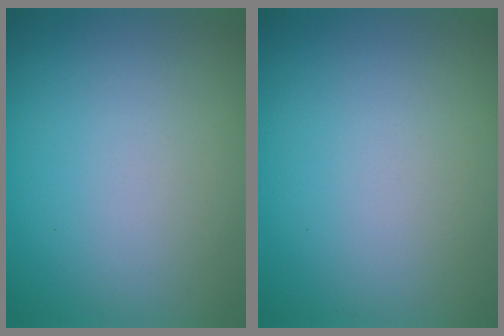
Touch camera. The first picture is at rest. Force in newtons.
{"total": 0.0}